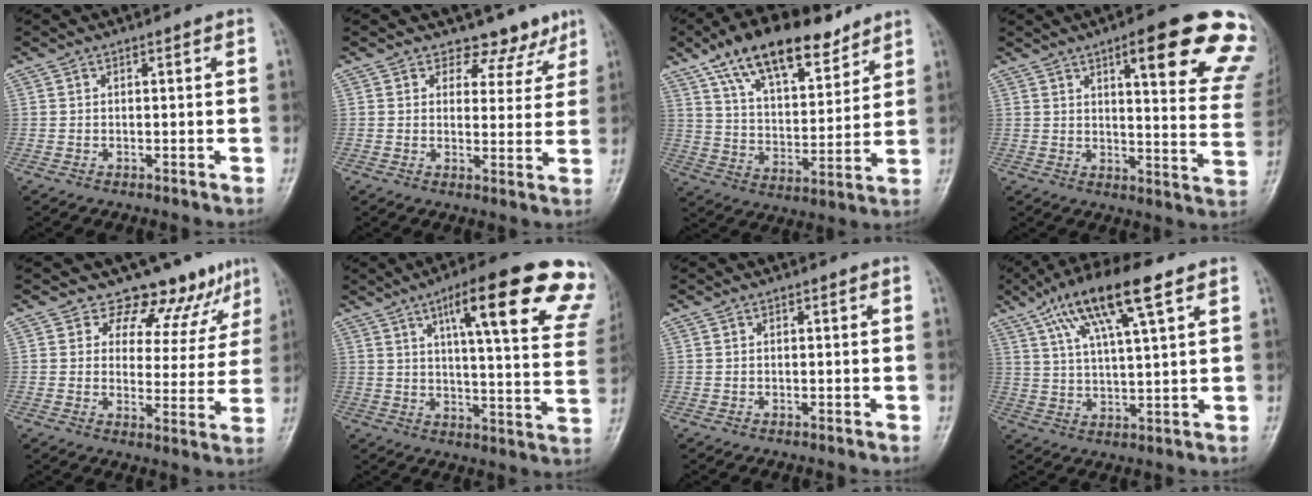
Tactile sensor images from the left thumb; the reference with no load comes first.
{"total": 6.3, "force": [5.0, 3.9, 0.4], "torque": [0.030, -0.034, 0.052]}
{"total": 17.9, "force": [11.7, 7.9, 10.9], "torque": [-0.147, -0.043, 0.206]}
{"total": 21.3, "force": [12.3, 4.6, 16.8], "torque": [-0.185, -0.042, 0.144]}
{"total": 9.7, "force": [8.2, 4.7, 2.1], "torque": [0.012, -0.058, 0.100]}
{"total": 24.9, "force": [14.5, 5.3, 19.5], "torque": [-0.237, -0.034, 0.178]}
{"total": 0.0}
{"total": 14.5, "force": [7.4, 3.2, 12.0], "torque": [-0.218, -0.004, 0.134]}